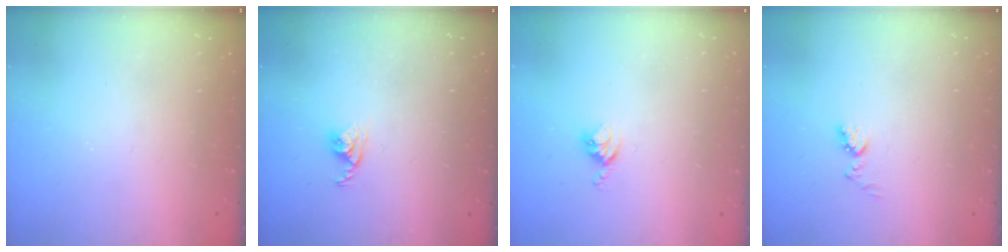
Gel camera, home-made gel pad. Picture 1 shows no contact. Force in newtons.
{"total": 4.3, "press": 4.3, "slide": 0.1}
{"total": 3.5, "press": 3.5, "slide": 0.4}
{"total": 4.9, "press": 4.9, "slide": 0.7}